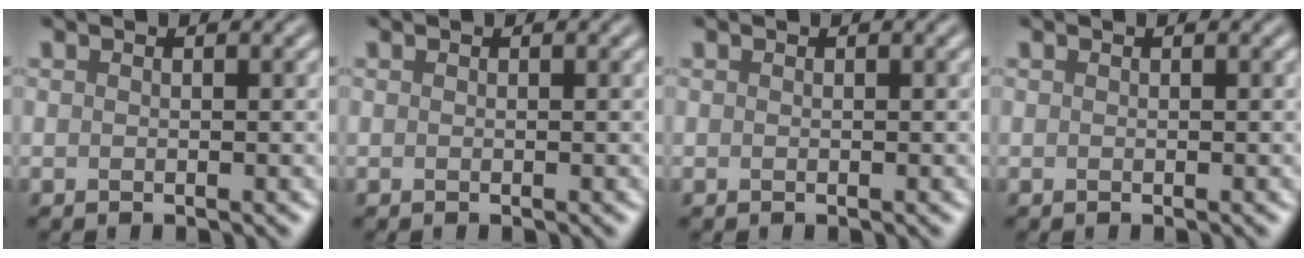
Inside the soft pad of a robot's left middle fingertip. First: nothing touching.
{"total": 0.0}
{"total": 0.0}
{"total": 0.0}